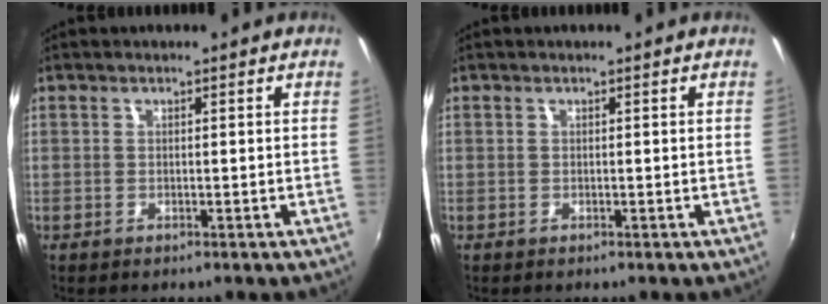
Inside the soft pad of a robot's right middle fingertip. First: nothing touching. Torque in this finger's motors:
{"motor_torque": [0.28, -0.40, 0.01, 0.00]}